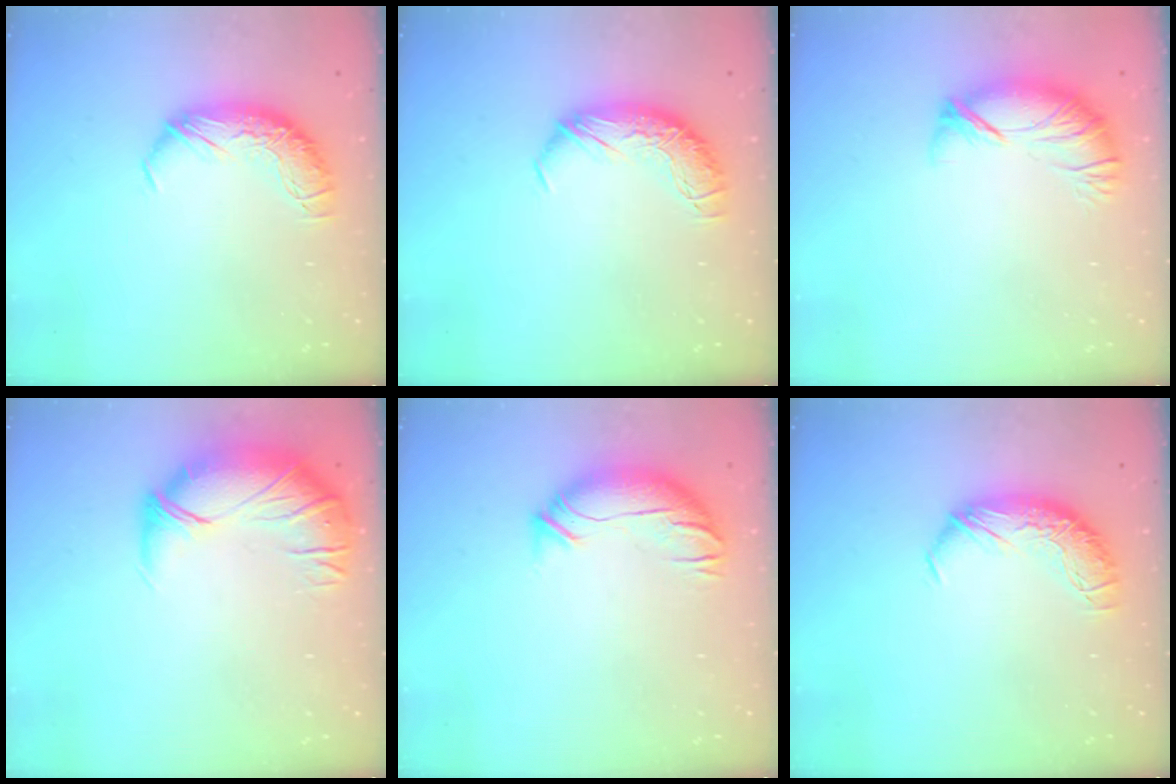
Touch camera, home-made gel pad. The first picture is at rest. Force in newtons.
{"total": 0.0}
{"total": 4.0, "press": 3.4, "slide": 2.1}
{"total": 2.7, "press": 1.3, "slide": 2.4}
{"total": 3.3, "press": 2.6, "slide": 2.1}
{"total": 0.0}